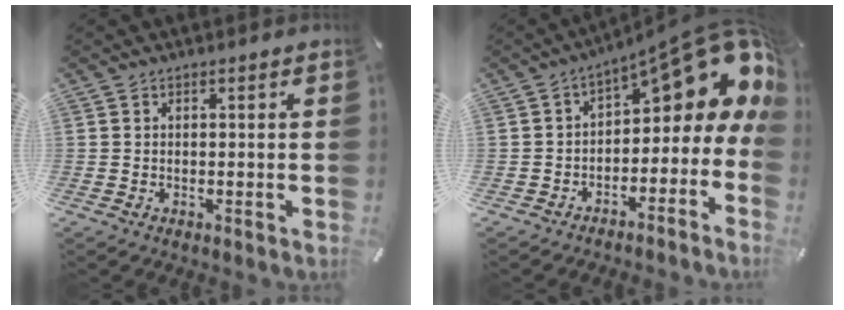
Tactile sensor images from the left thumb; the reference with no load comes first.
{"total": 14.7, "force": [7.5, 6.7, 10.7], "torque": [-0.124, -0.063, 0.122]}